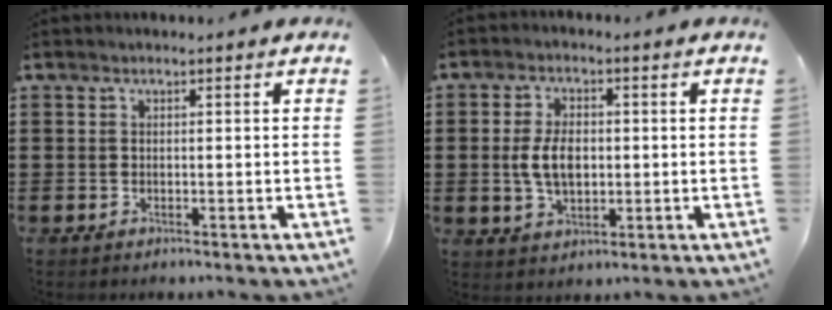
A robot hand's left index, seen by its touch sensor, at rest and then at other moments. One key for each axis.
{"total": 6.2, "fx": -0.1, "fy": 3.5, "fz": 5.1, "tx": -0.105, "ty": 0.002, "tz": -0.008}